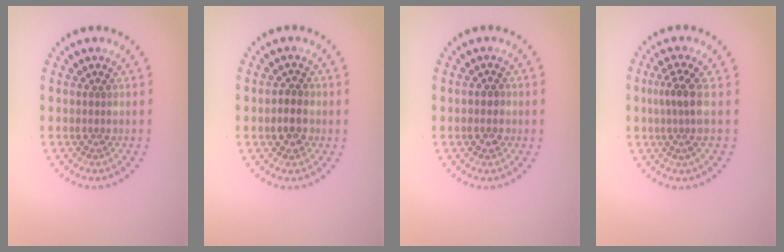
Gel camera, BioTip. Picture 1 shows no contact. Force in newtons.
{"total": 2.3, "press": 2.3, "slide": 0.6}
{"total": 1.4, "press": 1.3, "slide": 0.4}
{"total": 2.7, "press": 2.0, "slide": 1.8}